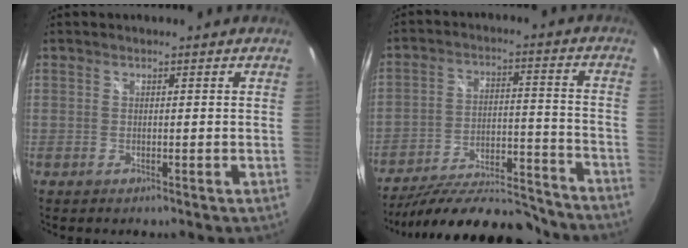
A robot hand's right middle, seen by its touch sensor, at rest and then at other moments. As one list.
[{"total": 22.6, "force": [-19.9, 5.8, 9.1], "torque": [-0.160, -0.007, -0.271]}]